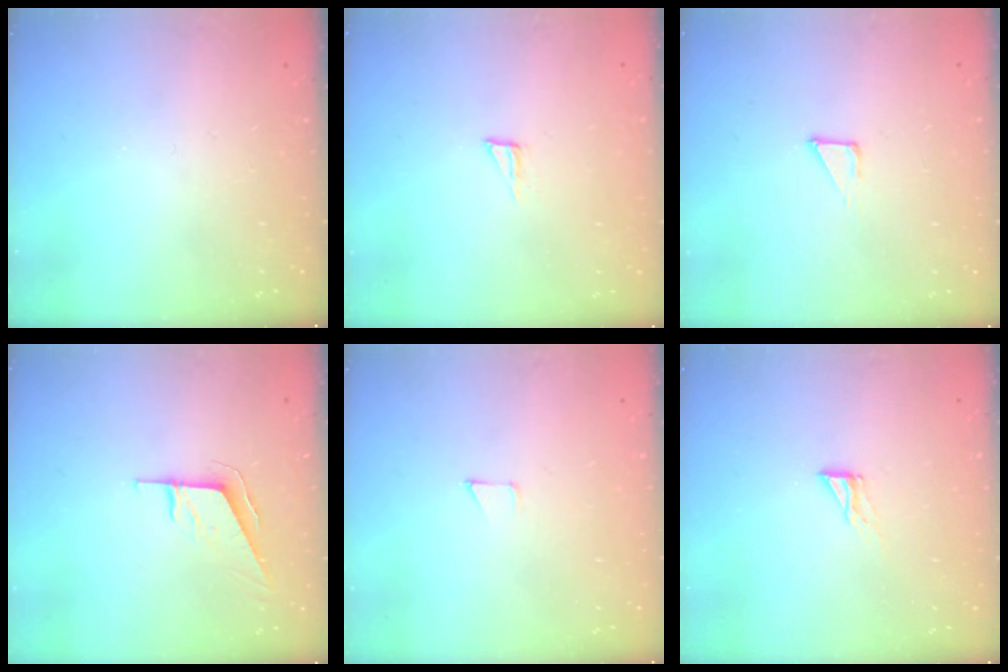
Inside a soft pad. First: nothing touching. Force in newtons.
{"total": 2.9, "press": 2.9, "slide": 0.2}
{"total": 3.4, "press": 3.4, "slide": 0.3}
{"total": 6.0, "press": 6.0, "slide": 0.4}
{"total": 2.8, "press": 2.8, "slide": 0.2}
{"total": 3.8, "press": 3.8, "slide": 0.4}